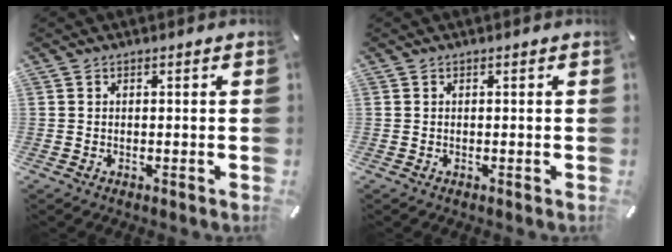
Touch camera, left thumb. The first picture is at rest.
{"total": 0.0}